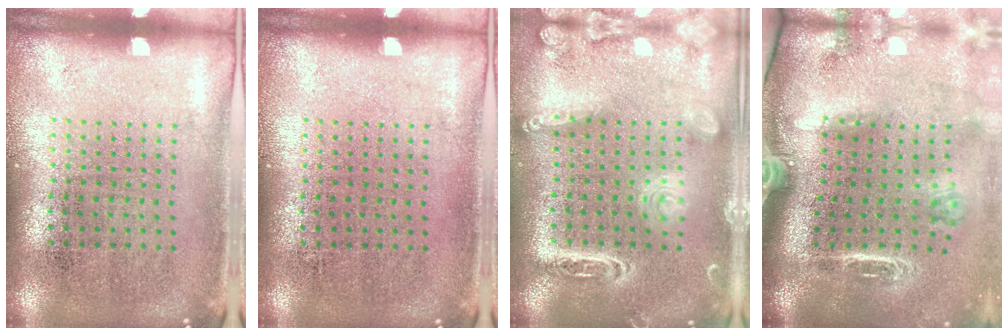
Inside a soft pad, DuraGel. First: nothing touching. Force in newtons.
{"total": 0.0}
{"total": 2.1, "press": 2.1, "slide": 0.1}
{"total": 2.8, "press": 2.0, "slide": 2.0}